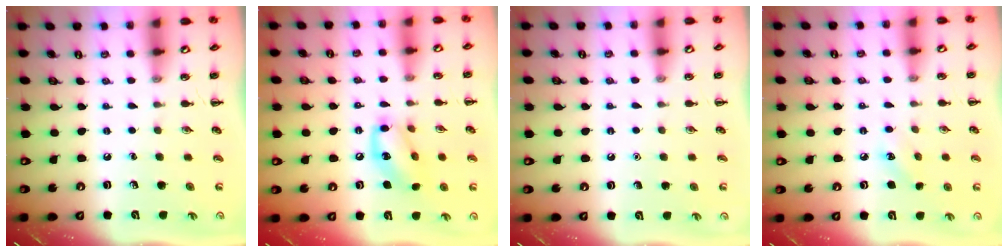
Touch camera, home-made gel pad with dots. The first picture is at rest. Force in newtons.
{"total": 12.7, "press": 12.5, "slide": 2.2}
{"total": 1.5, "press": 1.5, "slide": 0.1}
{"total": 6.4, "press": 6.2, "slide": 1.7}